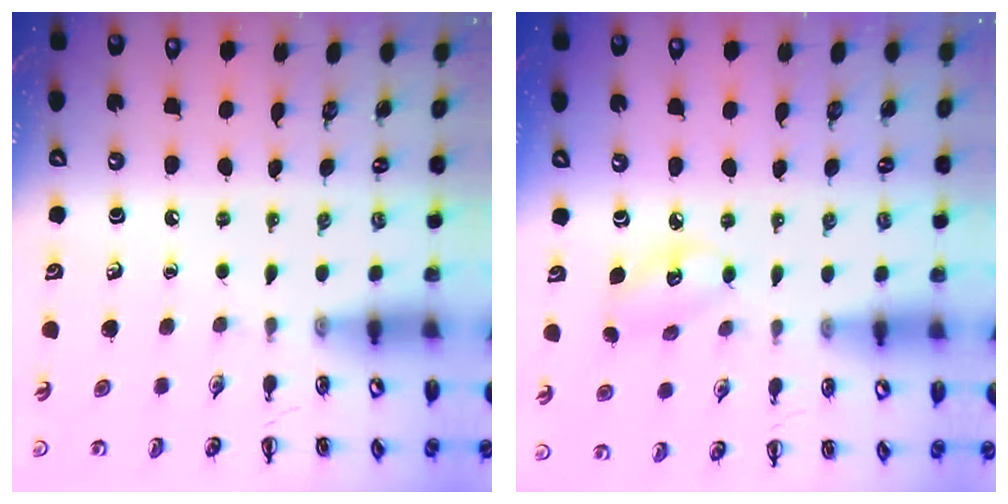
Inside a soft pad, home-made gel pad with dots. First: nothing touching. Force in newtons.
{"total": 5.2, "press": 5.1, "slide": 0.9}